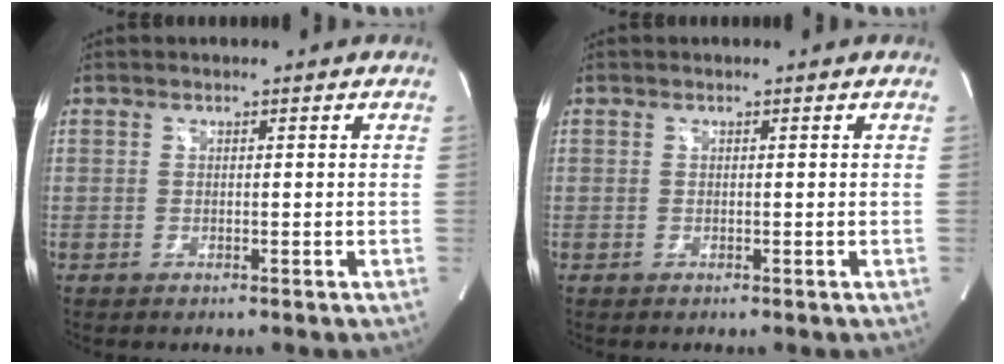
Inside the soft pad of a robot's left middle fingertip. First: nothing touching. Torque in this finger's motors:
{"motor_torque": [-0.03, 0.03, 0.00, -0.01]}